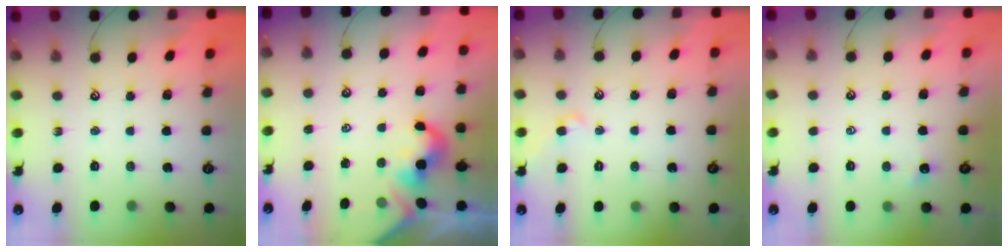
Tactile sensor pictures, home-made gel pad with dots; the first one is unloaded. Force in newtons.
{"total": 2.0, "press": 1.9, "slide": 0.5}
{"total": 1.1, "press": 1.0, "slide": 0.4}
{"total": 0.0}